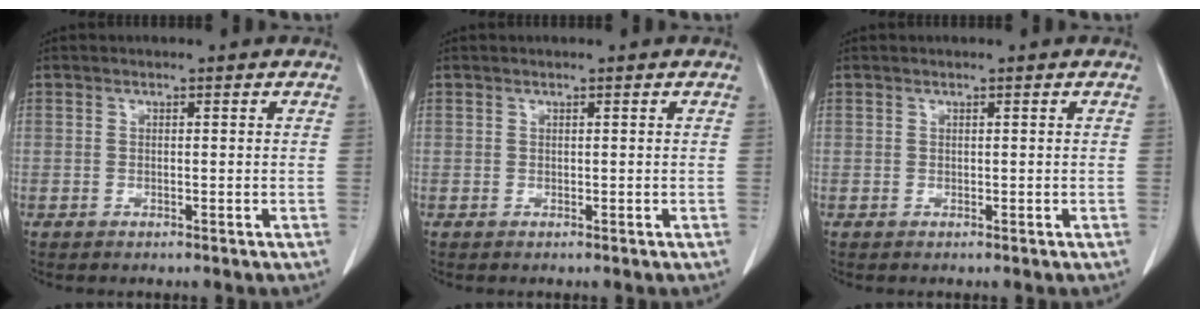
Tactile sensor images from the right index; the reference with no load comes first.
{"total": 0.0}
{"total": 0.0}